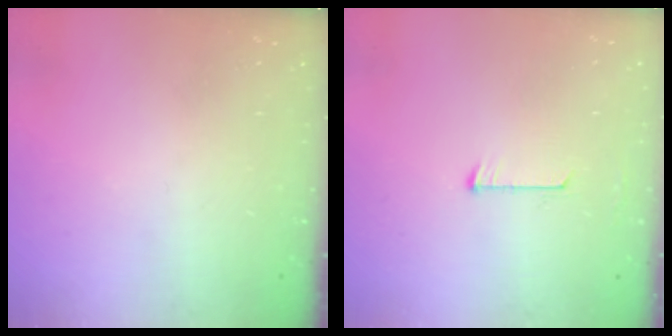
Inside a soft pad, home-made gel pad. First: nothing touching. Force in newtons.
{"total": 5.9, "press": 5.9, "slide": 0.4}